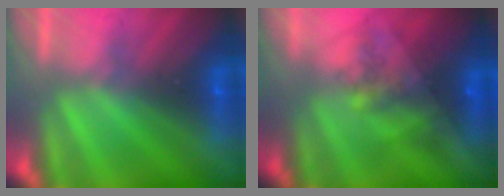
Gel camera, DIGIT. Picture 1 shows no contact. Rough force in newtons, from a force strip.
{"total": 5.6}